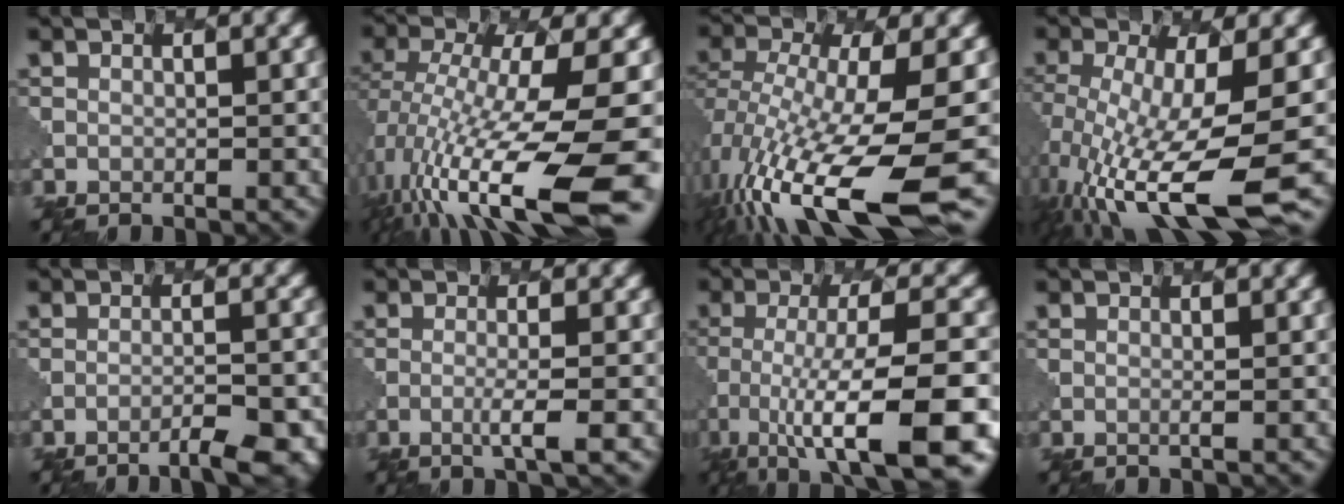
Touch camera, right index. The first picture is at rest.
{"total": 15.1, "force": [-4.3, 4.3, 13.8], "torque": [-0.248, -0.019, -0.061]}
{"total": 14.0, "force": [-5.0, 4.1, 12.4], "torque": [-0.252, -0.031, -0.070]}
{"total": 13.0, "force": [-4.2, 3.5, 11.8], "torque": [-0.239, -0.030, -0.060]}
{"total": 5.4, "force": [-4.0, 1.1, 3.4], "torque": [-0.048, 0.000, -0.051]}
{"total": 2.4, "force": [-0.5, 0.2, 2.3], "torque": [-0.036, 0.004, -0.018]}
{"total": 12.3, "force": [-5.9, 3.1, 10.3], "torque": [-0.175, -0.004, -0.092]}
{"total": 0.5, "force": [0.1, 0.0, 0.5], "torque": [-0.005, 0.002, -0.002]}